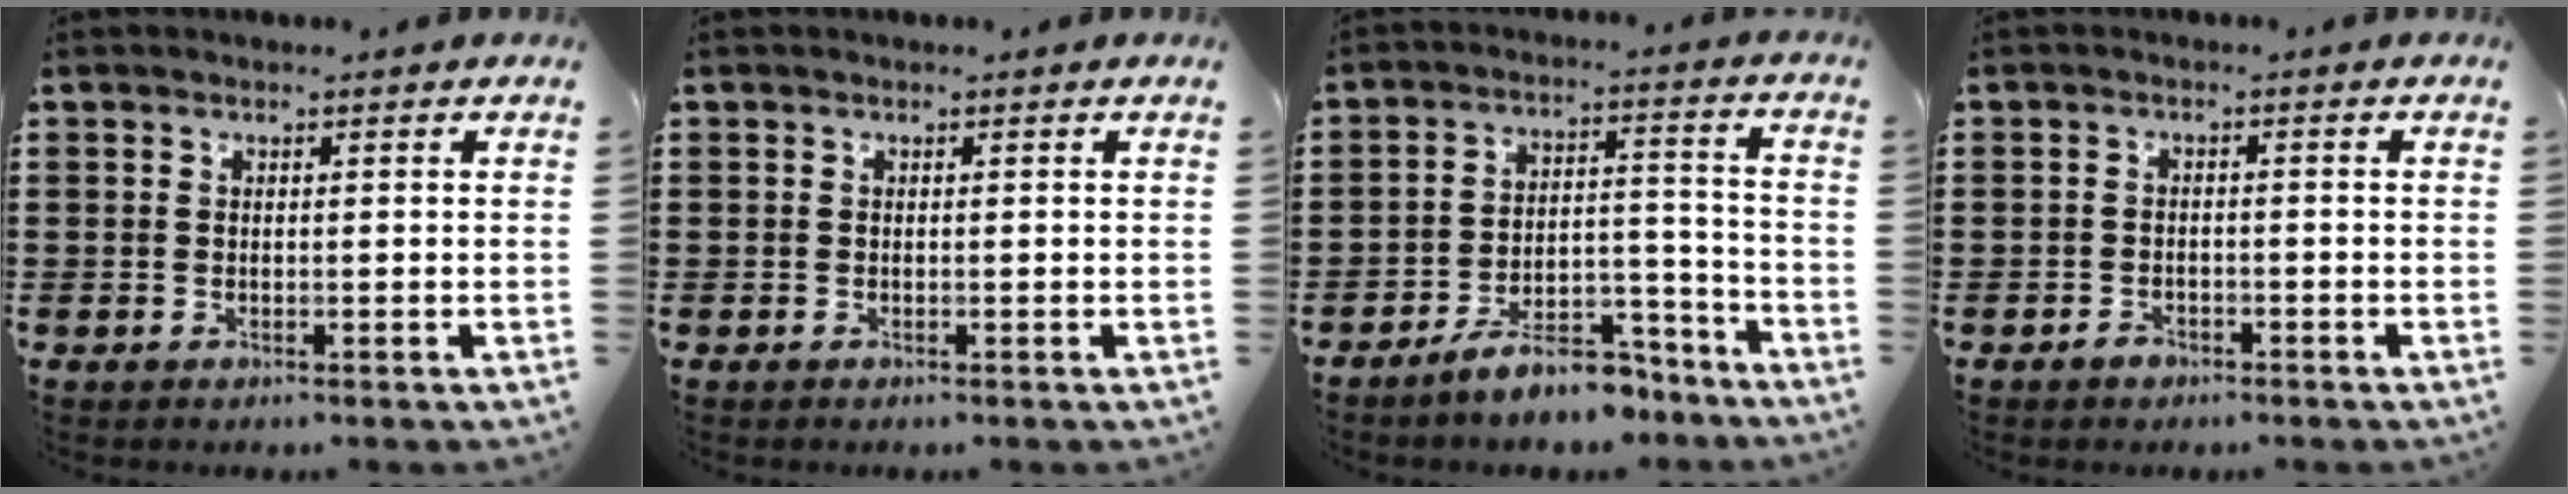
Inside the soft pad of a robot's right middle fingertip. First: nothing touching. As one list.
[{"total": 0.0}, {"total": 8.0, "force": [-7.1, 2.1, 3.0], "torque": [-0.041, 0.026, -0.132]}, {"total": 1.5, "force": [-1.3, 0.8, 0.4], "torque": [-0.011, 0.000, -0.027]}]